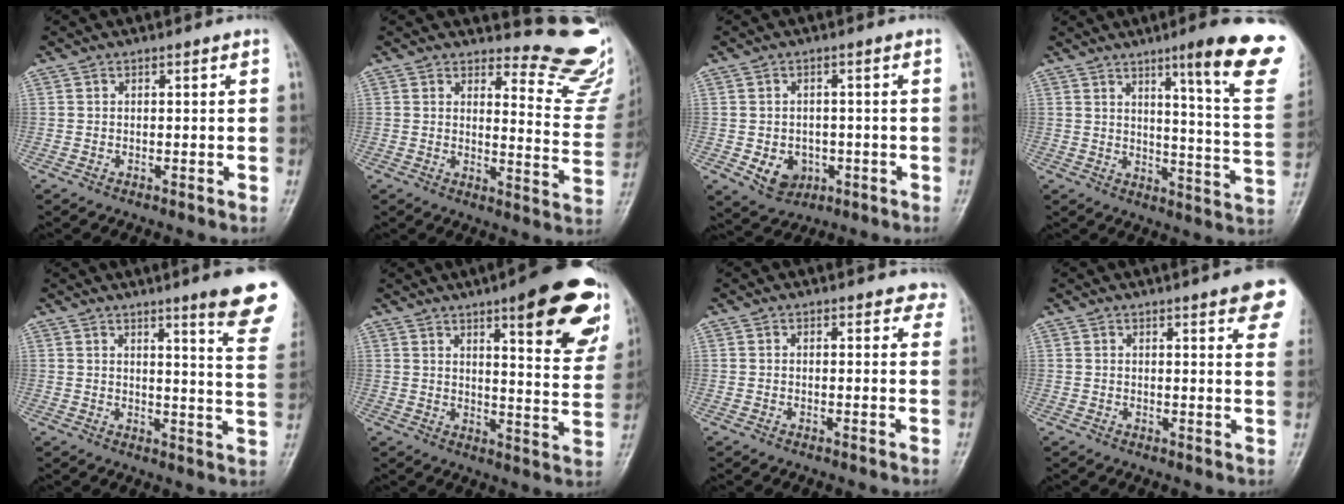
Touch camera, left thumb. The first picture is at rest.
{"total": 14.1, "force": [13.4, 3.3, 2.8], "torque": [0.006, -0.159, 0.137]}
{"total": 5.8, "force": [-1.5, 4.7, 3.0], "torque": [-0.027, 0.006, -0.012]}
{"total": 19.0, "force": [10.7, 1.5, 15.6], "torque": [-0.180, -0.057, 0.137]}
{"total": 13.6, "force": [9.1, 0.7, 10.0], "torque": [-0.104, -0.056, 0.101]}
{"total": 19.9, "force": [11.1, 5.0, 15.8], "torque": [-0.165, -0.050, 0.142]}
{"total": 3.5, "force": [3.0, 1.6, 0.4], "torque": [0.029, -0.013, 0.013]}
{"total": 10.1, "force": [6.3, 2.1, 7.6], "torque": [-0.067, -0.017, 0.064]}